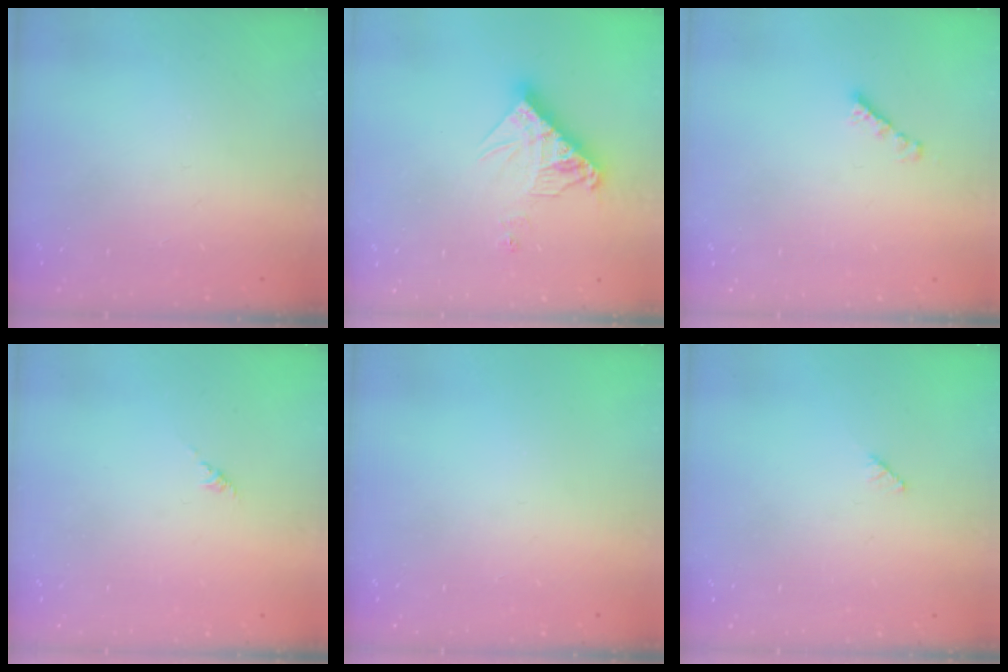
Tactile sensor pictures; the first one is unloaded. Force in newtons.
{"total": 12.1, "press": 12.0, "slide": 0.9}
{"total": 2.3, "press": 2.3, "slide": 0.2}
{"total": 0.6, "press": 0.4, "slide": 0.4}
{"total": 0.0}
{"total": 1.9, "press": 1.9, "slide": 0.3}